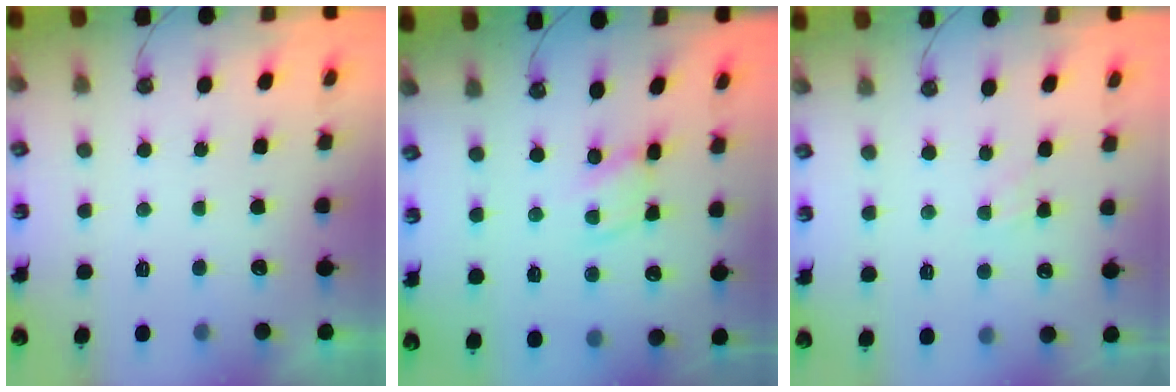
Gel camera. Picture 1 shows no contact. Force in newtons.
{"total": 2.1, "press": 2.1, "slide": 0.3}
{"total": 1.7, "press": 1.7, "slide": 0.3}